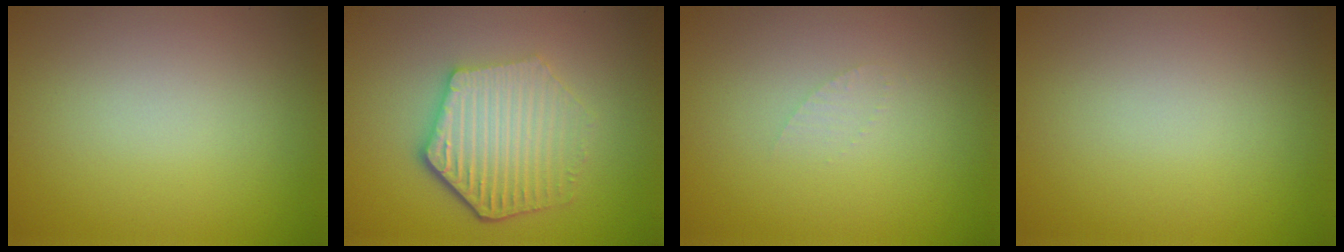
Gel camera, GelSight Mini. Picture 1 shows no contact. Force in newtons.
{"total": 6.0, "press": 4.5, "slide": 4.0}
{"total": 0.7, "press": 0.7, "slide": 0.1}
{"total": 0.0}